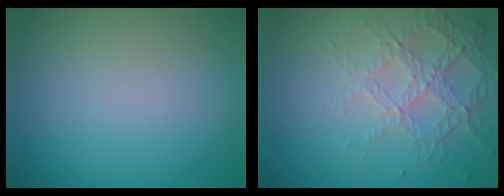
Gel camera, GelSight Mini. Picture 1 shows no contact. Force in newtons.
{"total": 4.1, "press": 2.9, "slide": 3.0}